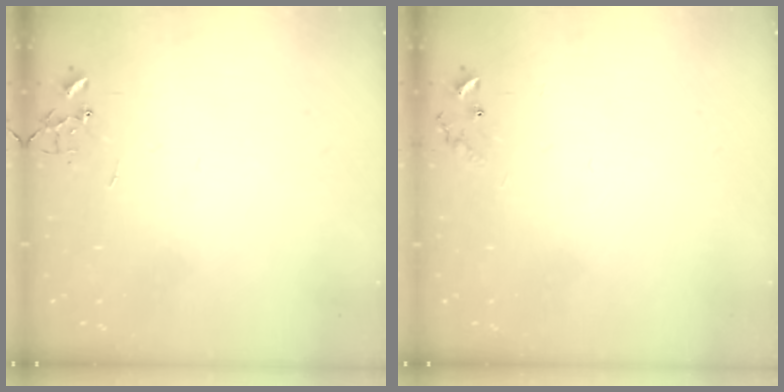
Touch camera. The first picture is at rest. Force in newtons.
{"total": 6.6, "press": 6.6, "slide": 0.5}